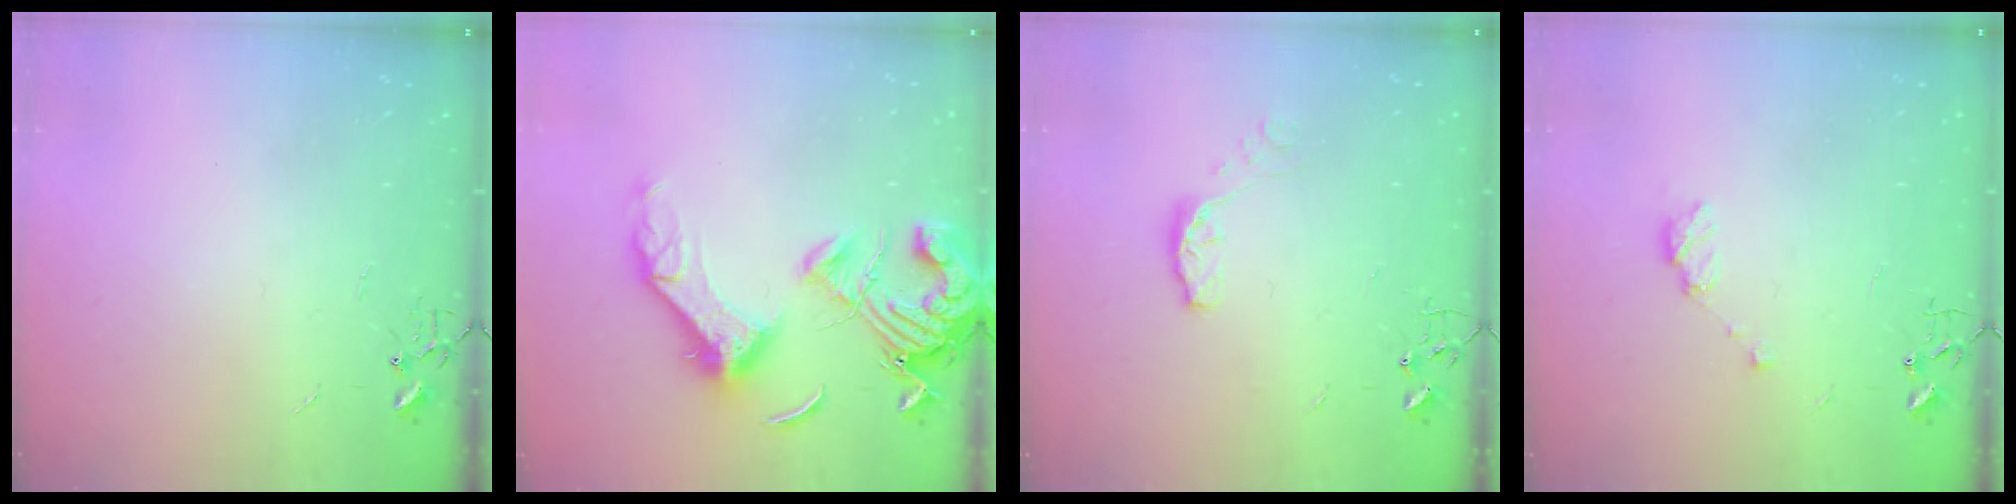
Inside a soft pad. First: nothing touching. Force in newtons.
{"total": 18.7, "press": 18.5, "slide": 2.5}
{"total": 7.0, "press": 7.0, "slide": 0.6}
{"total": 6.8, "press": 6.8, "slide": 0.9}